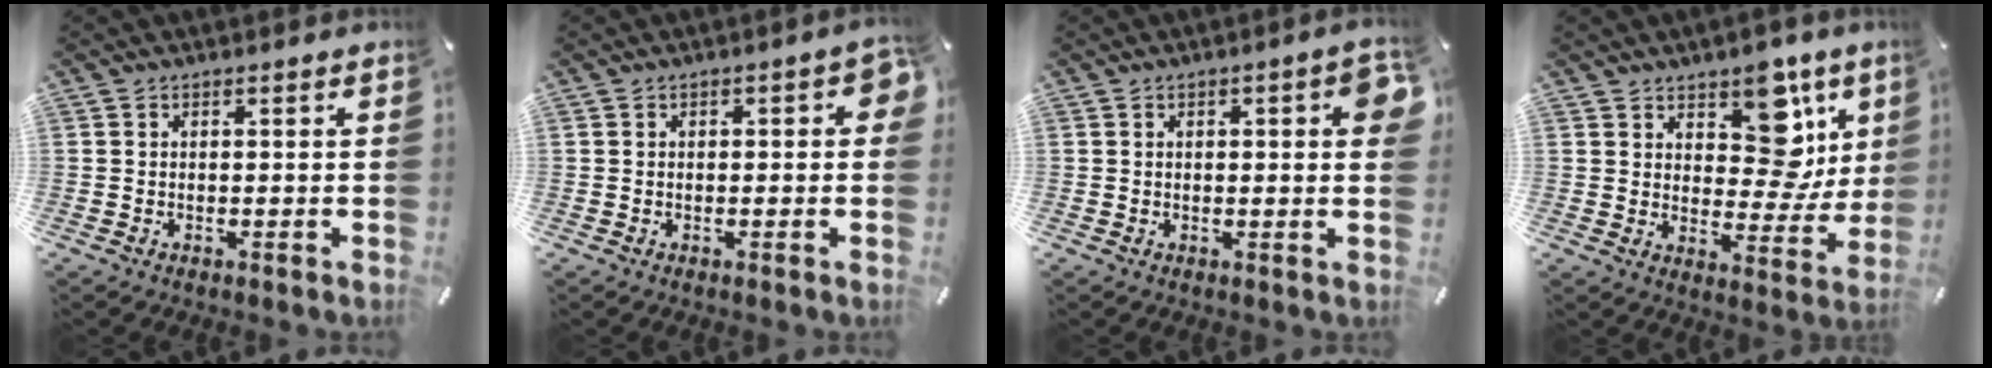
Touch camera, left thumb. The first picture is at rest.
{"total": 3.7, "force": [-0.1, 1.8, 3.2], "torque": [-0.035, 0.002, -0.007]}
{"total": 5.3, "force": [0.9, 1.8, 5.0], "torque": [-0.058, -0.002, 0.008]}
{"total": 14.2, "force": [7.7, 8.9, 8.0], "torque": [-0.080, -0.068, 0.134]}